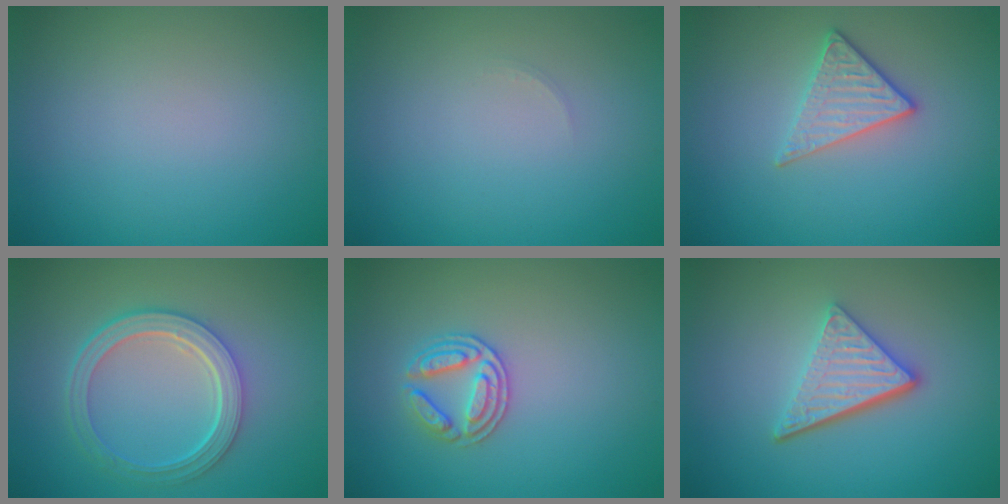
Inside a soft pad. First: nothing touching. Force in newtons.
{"total": 0.6, "press": 0.6, "slide": 0.1}
{"total": 2.8, "press": 2.5, "slide": 1.3}
{"total": 5.0, "press": 3.7, "slide": 3.3}
{"total": 2.8, "press": 2.7, "slide": 0.6}
{"total": 4.4, "press": 3.3, "slide": 2.9}